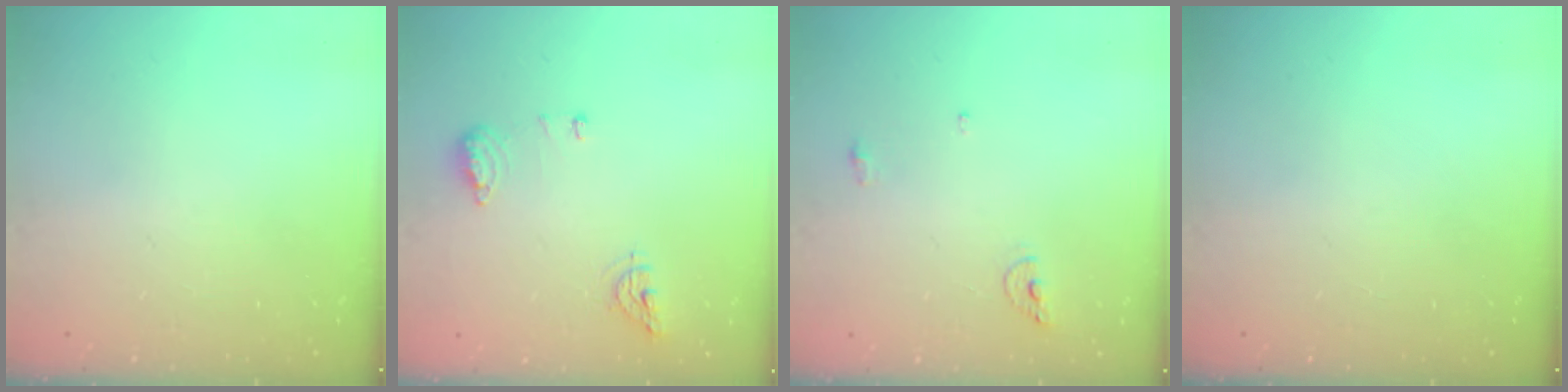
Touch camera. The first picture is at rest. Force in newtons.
{"total": 7.9, "press": 7.8, "slide": 1.5}
{"total": 6.3, "press": 6.3, "slide": 0.3}
{"total": 0.0}